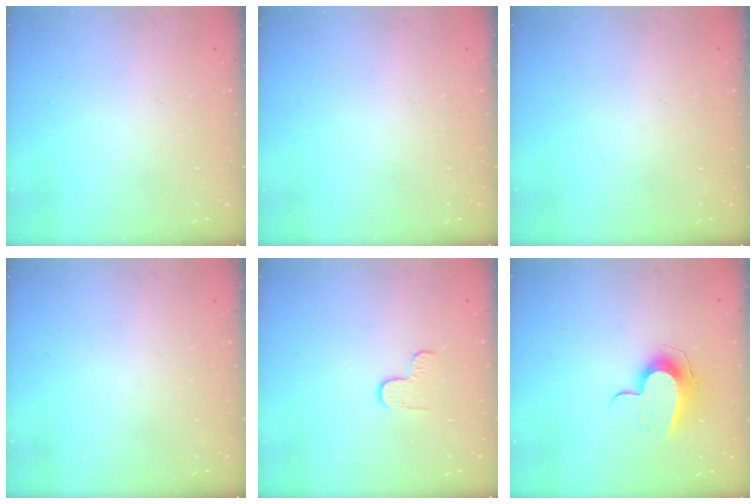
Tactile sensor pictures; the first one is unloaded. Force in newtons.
{"total": 0.0}
{"total": 0.0}
{"total": 0.0}
{"total": 3.5, "press": 3.4, "slide": 0.4}
{"total": 10.0, "press": 9.9, "slide": 0.6}